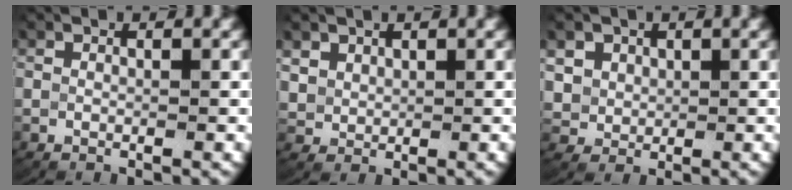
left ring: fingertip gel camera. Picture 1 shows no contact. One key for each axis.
{"total": 2.2, "fx": 1.2, "fy": 1.7, "fz": 0.8, "tx": -0.028, "ty": -0.005, "tz": 0.034}
{"total": 3.9, "fx": 1.2, "fy": 3.4, "fz": 1.5, "tx": -0.047, "ty": -0.014, "tz": 0.033}